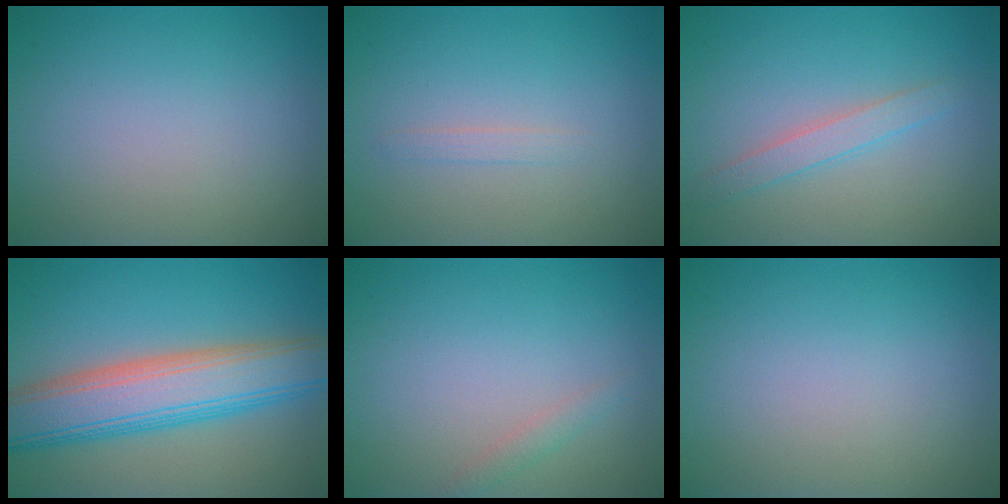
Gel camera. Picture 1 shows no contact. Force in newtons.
{"total": 0.8, "press": 0.8, "slide": 0.0}
{"total": 2.1, "press": 2.1, "slide": 0.1}
{"total": 8.7, "press": 8.6, "slide": 0.5}
{"total": 1.0, "press": 1.0, "slide": 0.1}
{"total": 0.0}